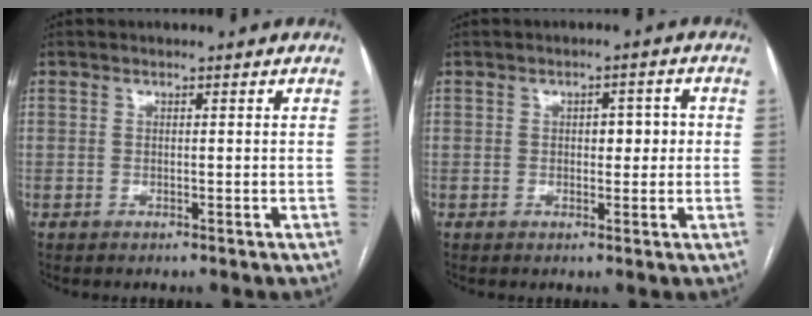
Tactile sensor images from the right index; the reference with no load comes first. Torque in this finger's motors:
{"motor_torque": [0.46, 0.17, 0.21, 0.05]}